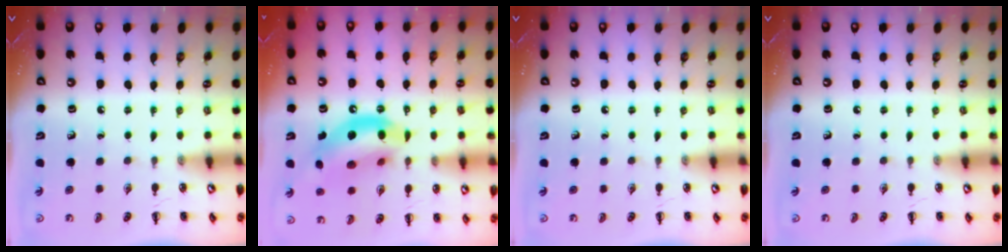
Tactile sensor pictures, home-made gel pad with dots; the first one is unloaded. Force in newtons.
{"total": 16.1, "press": 15.5, "slide": 4.4}
{"total": 0.0}
{"total": 0.0}